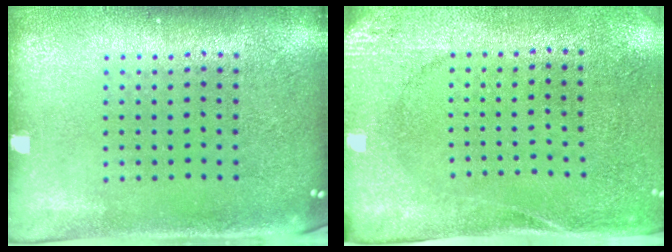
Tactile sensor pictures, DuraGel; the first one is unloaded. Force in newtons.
{"total": 2.7, "press": 2.1, "slide": 1.7}